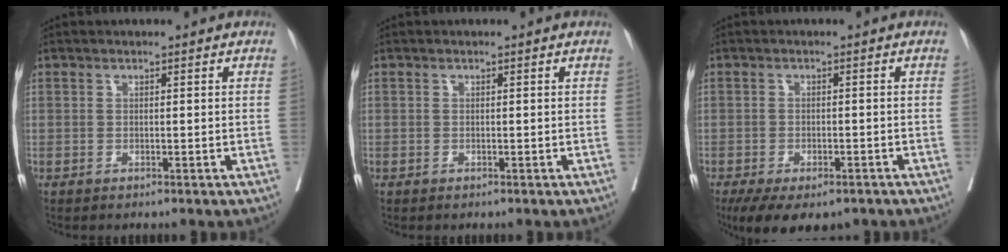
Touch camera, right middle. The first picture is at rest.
{"total": 0.7, "force": [-0.1, 0.7, -0.1], "torque": [0.011, 0.009, -0.006]}
{"total": 9.7, "force": [-6.6, 4.3, 5.6], "torque": [-0.085, -0.008, -0.097]}